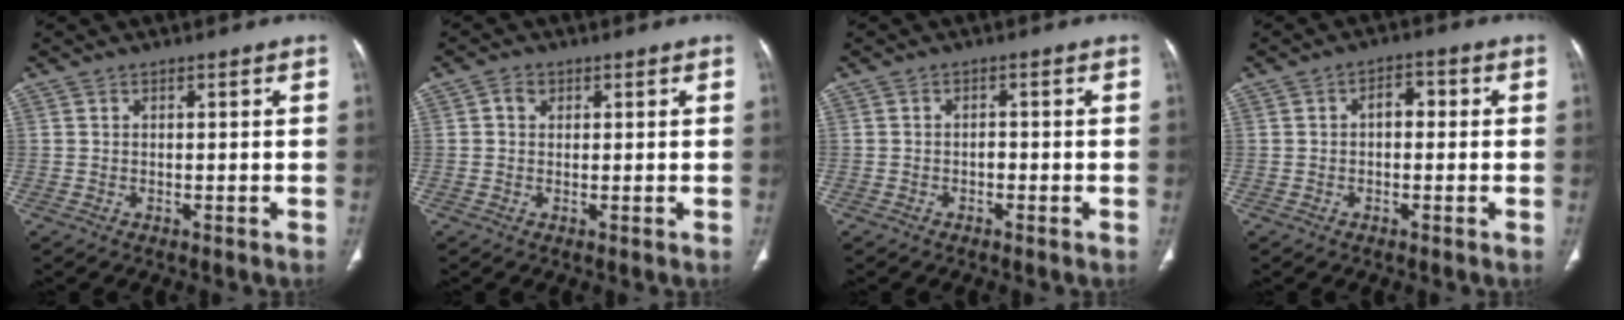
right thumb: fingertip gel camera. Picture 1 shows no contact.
{"total": 1.9, "force": [0.6, 1.6, 0.8], "torque": [-0.007, 0.002, 0.008]}
{"total": 1.1, "force": [-0.5, 0.7, 0.7], "torque": [-0.003, 0.004, -0.012]}
{"total": 3.4, "force": [0.0, 2.2, 2.6], "torque": [-0.025, 0.015, -0.007]}